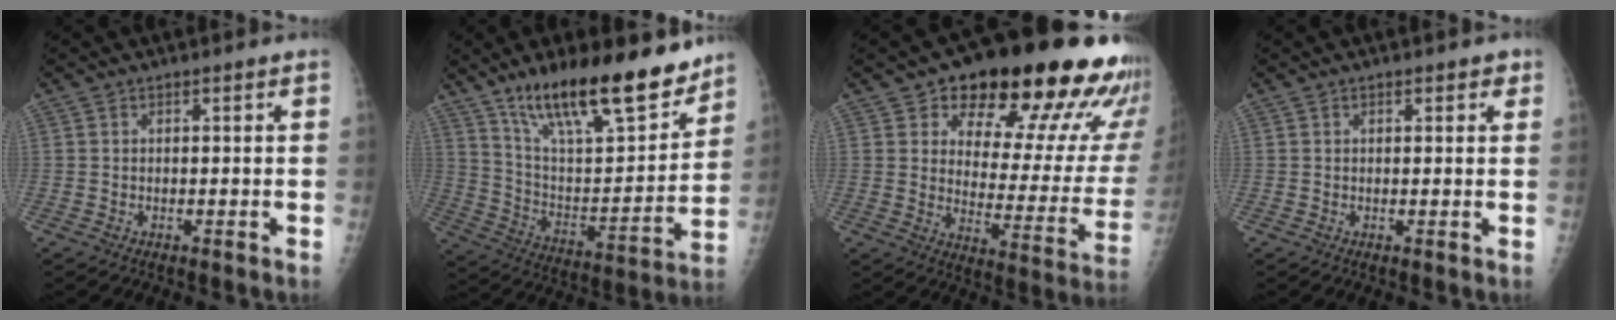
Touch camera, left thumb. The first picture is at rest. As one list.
[{"total": 24.0, "force": [17.1, 7.3, 15.1], "torque": [-0.208, -0.077, 0.291]}, {"total": 25.6, "force": [16.2, 10.4, 16.9], "torque": [-0.181, -0.067, 0.215]}, {"total": 1.8, "force": [1.0, 1.0, 1.2], "torque": [-0.004, -0.001, 0.010]}]